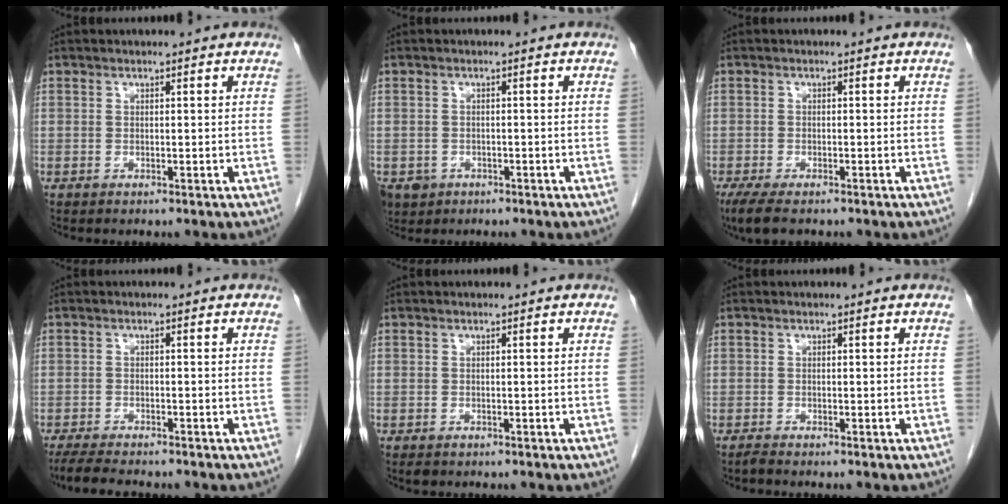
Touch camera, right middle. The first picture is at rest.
{"total": 4.4, "force": [-2.4, 3.6, 1.0], "torque": [-0.020, 0.003, -0.034]}
{"total": 5.0, "force": [-3.7, 1.4, 3.0], "torque": [-0.061, -0.014, -0.058]}
{"total": 5.9, "force": [-5.1, 0.9, 2.8], "torque": [-0.051, -0.017, -0.084]}
{"total": 0.9, "force": [-0.6, 0.6, 0.4], "torque": [-0.010, 0.000, -0.005]}
{"total": 0.6, "force": [-0.6, -0.1, 0.2], "torque": [-0.009, -0.001, -0.013]}